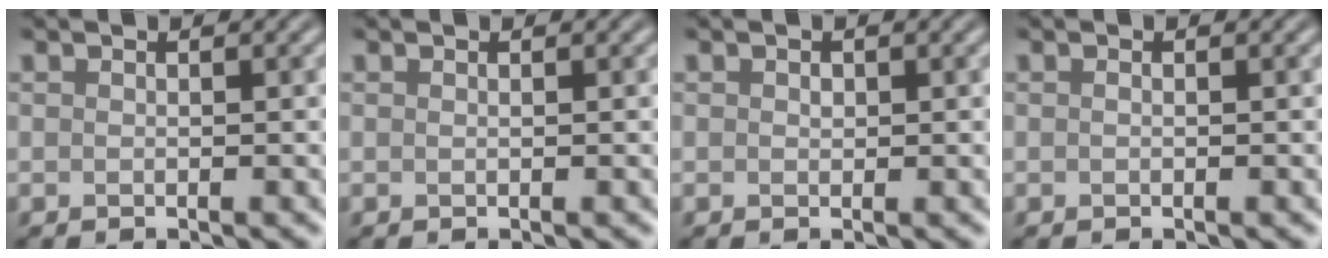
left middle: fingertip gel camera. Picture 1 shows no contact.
{"total": 0.0}
{"total": 0.6, "force": [0.1, 0.5, 0.3], "torque": [-0.006, -0.001, 0.001]}
{"total": 0.0}